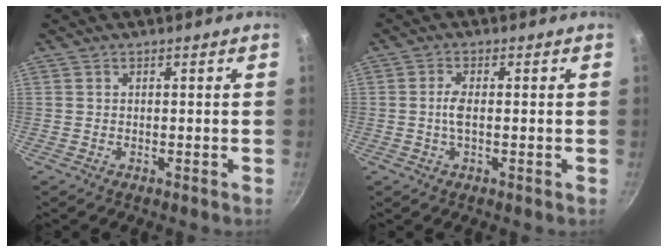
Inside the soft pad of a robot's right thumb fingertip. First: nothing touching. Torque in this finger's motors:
{"motor_torque": [2.60, 2.41, 0.56, -0.03, 0.15]}